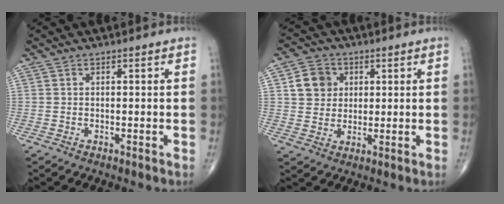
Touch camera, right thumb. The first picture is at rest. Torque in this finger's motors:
{"motor_torque": [-0.43, 0.36, 0.28, -0.05, 0.02]}